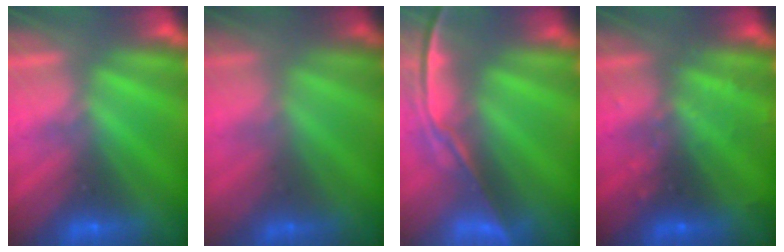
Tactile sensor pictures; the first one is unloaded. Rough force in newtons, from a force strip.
{"total": 1.8}
{"total": 7.8}
{"total": 2.4}